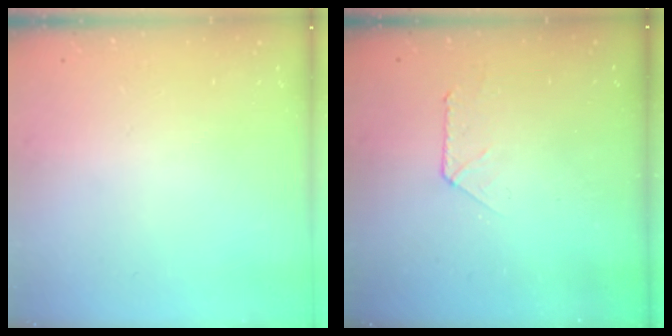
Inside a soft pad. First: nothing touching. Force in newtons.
{"total": 4.5, "press": 4.5, "slide": 0.4}